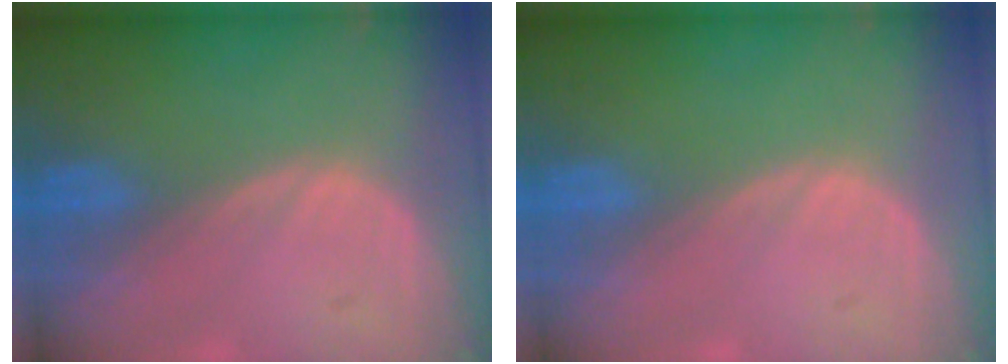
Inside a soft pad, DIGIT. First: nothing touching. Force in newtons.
{"total": 0.0}